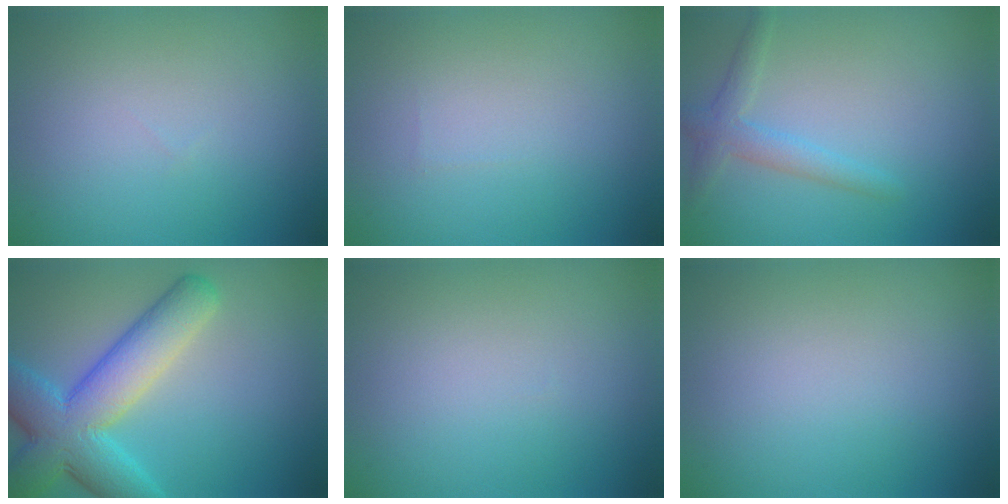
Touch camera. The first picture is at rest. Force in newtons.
{"total": 0.0}
{"total": 2.3, "press": 2.3, "slide": 0.2}
{"total": 9.0, "press": 9.0, "slide": 0.3}
{"total": 0.0}
{"total": 0.0}